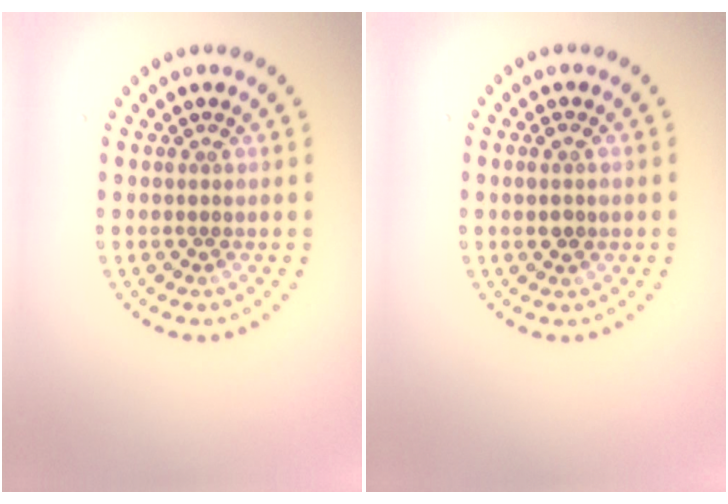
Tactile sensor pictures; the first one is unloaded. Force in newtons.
{"total": 1.4, "press": 1.4, "slide": 0.3}